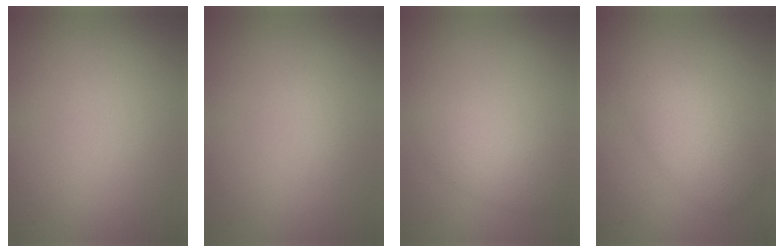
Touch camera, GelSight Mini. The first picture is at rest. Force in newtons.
{"total": 0.6, "press": 0.6, "slide": 0.0}
{"total": 2.9, "press": 2.9, "slide": 0.0}
{"total": 4.2, "press": 4.2, "slide": 0.1}